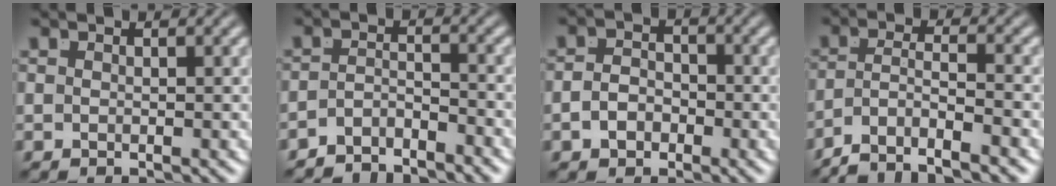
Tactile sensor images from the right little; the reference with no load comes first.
{"total": 3.4, "force": [-3.3, 0.3, 0.7], "torque": [-0.001, -0.012, -0.055]}
{"total": 2.7, "force": [-1.4, 2.0, 1.2], "torque": [-0.018, -0.010, -0.023]}
{"total": 6.4, "force": [-4.6, 3.3, 3.0], "torque": [-0.062, -0.025, -0.075]}